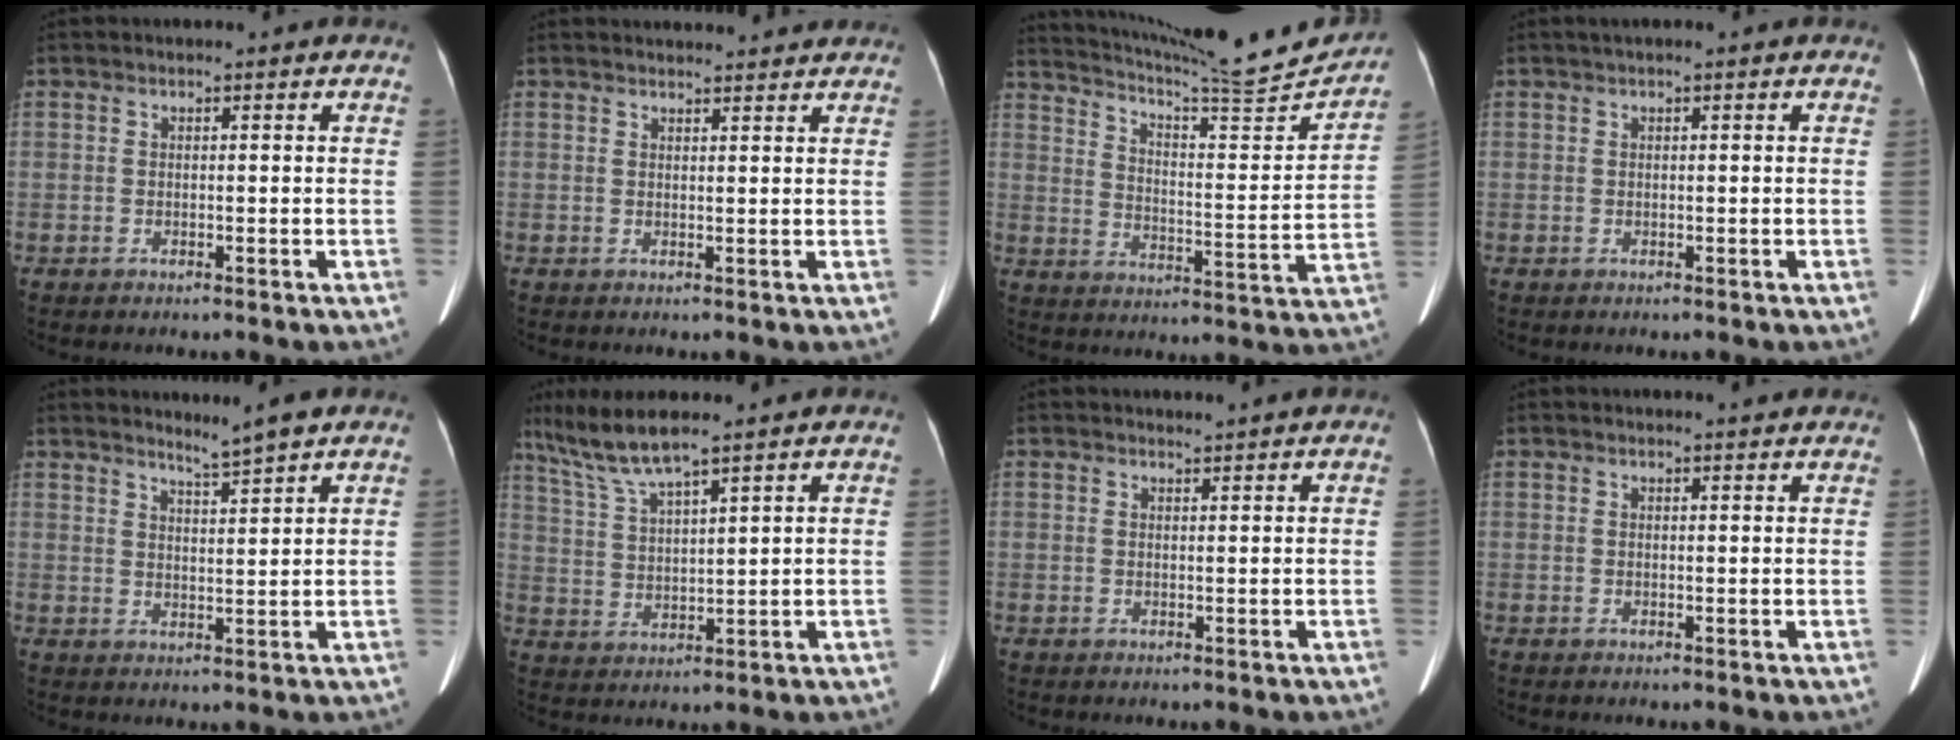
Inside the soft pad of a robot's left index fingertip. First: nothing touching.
{"total": 6.3, "force": [6.1, 0.9, 1.1], "torque": [-0.010, 0.021, 0.066]}
{"total": 19.7, "force": [18.8, 0.1, 5.9], "torque": [-0.103, -0.051, 0.263]}
{"total": 1.5, "force": [1.2, 0.1, 1.0], "torque": [-0.012, 0.025, 0.019]}
{"total": 3.5, "force": [3.1, -1.0, 1.3], "torque": [-0.031, -0.010, 0.062]}
{"total": 7.9, "force": [6.6, -0.4, 4.3], "torque": [-0.095, 0.003, 0.135]}
{"total": 1.4, "force": [1.3, -0.3, 0.2], "torque": [-0.004, 0.004, 0.024]}
{"total": 1.9, "force": [1.9, 0.1, 0.5], "torque": [-0.011, 0.002, 0.022]}